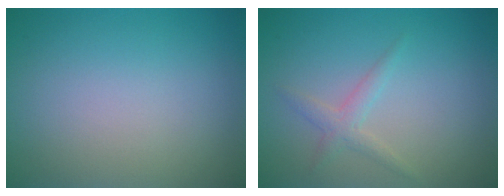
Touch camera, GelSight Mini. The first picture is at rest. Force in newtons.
{"total": 1.6, "press": 1.6, "slide": 0.0}